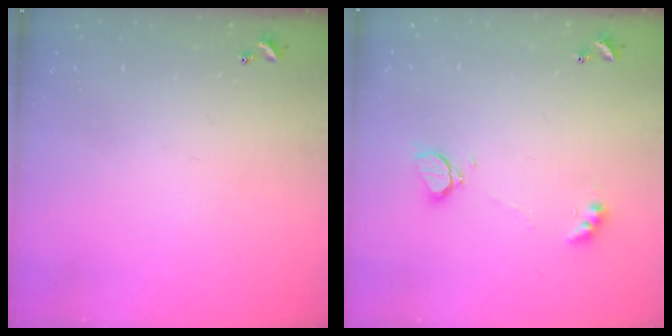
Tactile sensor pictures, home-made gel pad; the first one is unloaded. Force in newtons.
{"total": 2.3, "press": 2.3, "slide": 0.5}